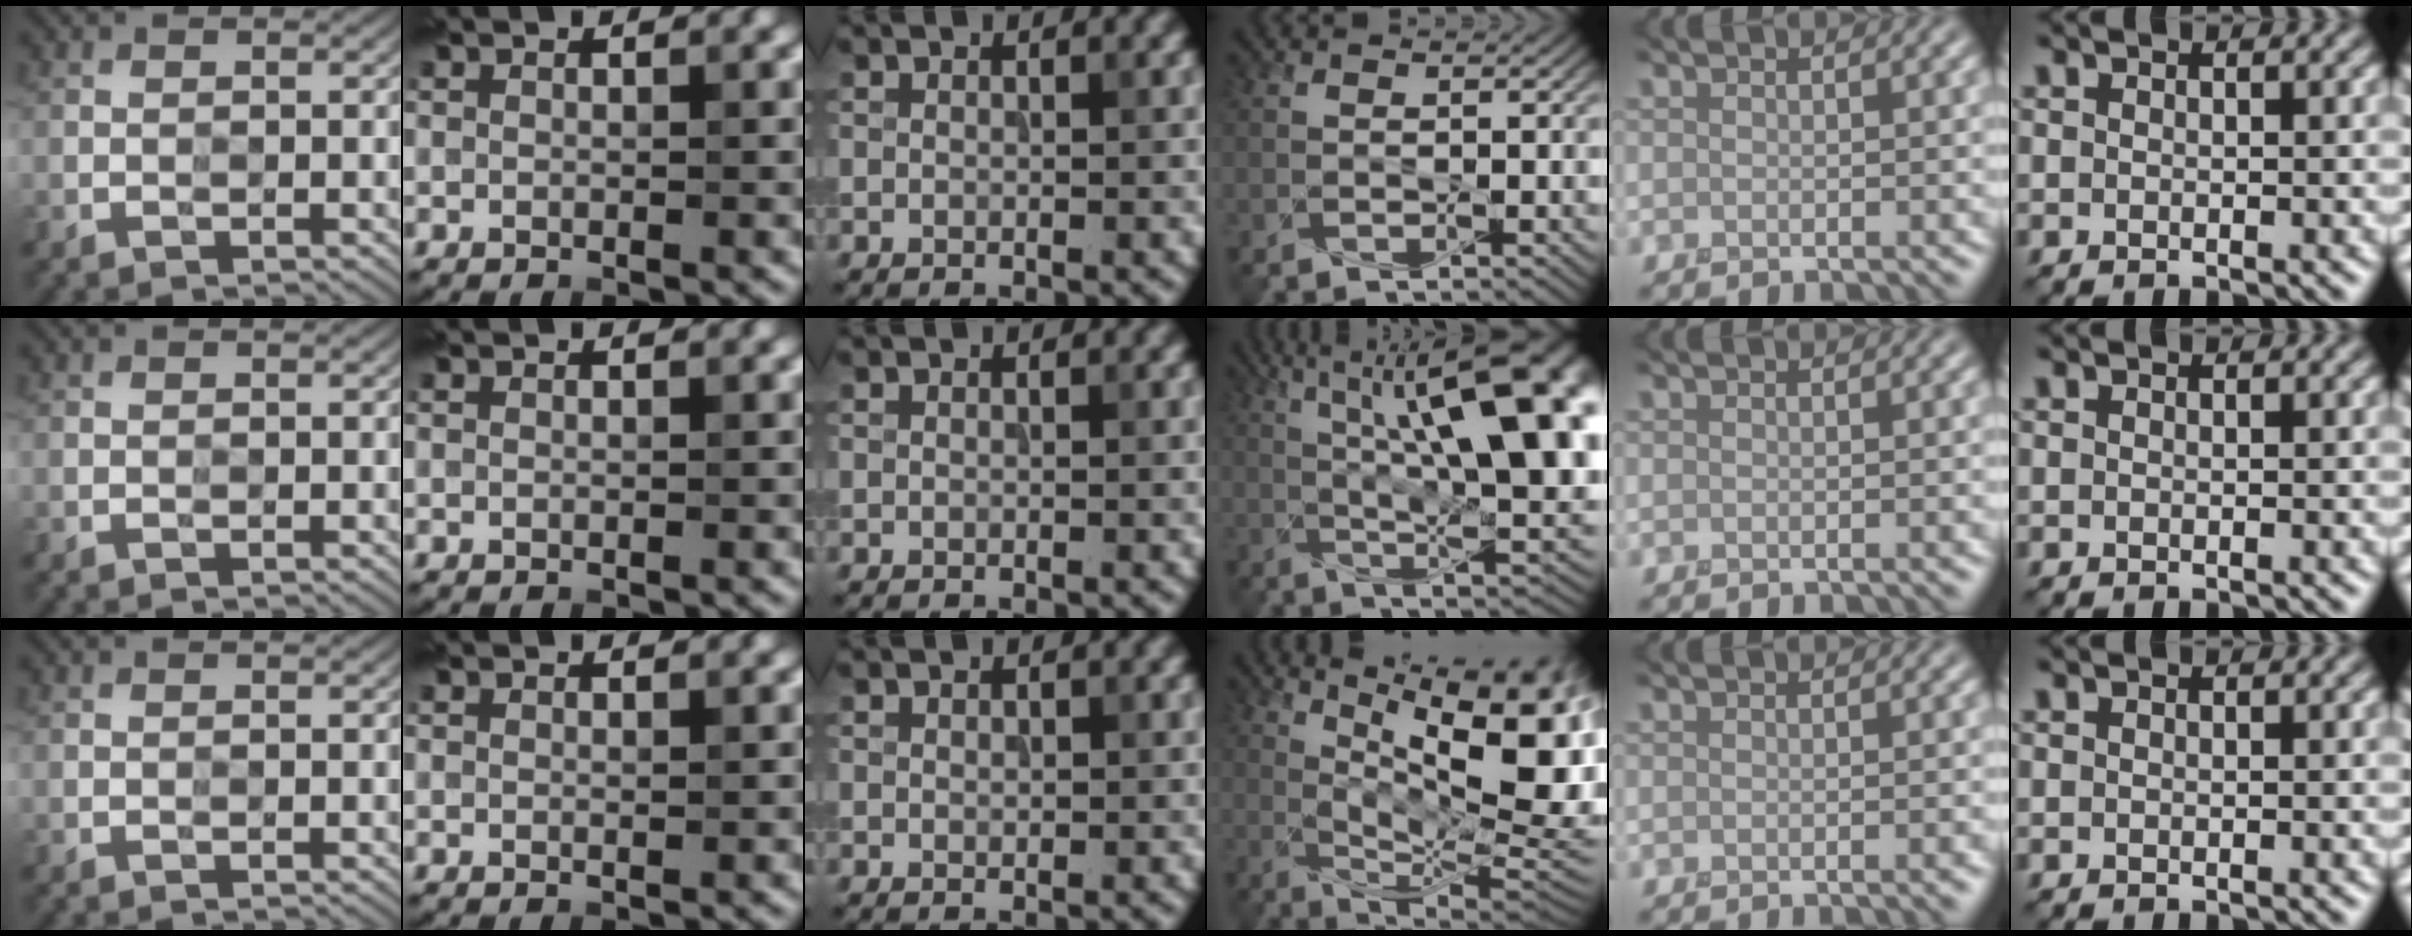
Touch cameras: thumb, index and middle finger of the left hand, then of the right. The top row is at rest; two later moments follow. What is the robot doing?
{"motion": "press", "object": "syringe"}